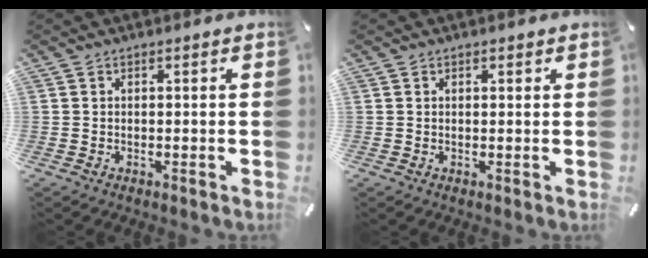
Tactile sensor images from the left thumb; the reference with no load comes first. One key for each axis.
{"total": 0.6, "fx": 0.3, "fy": 0.5, "fz": 0.2, "tx": 0.004, "ty": -0.001, "tz": 0.004}